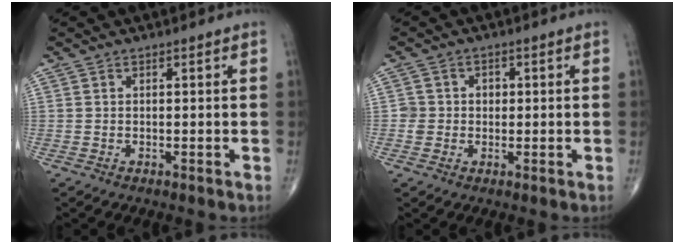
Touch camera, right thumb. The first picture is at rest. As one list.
[{"total": 3.5, "force": [0.1, 3.2, 1.5], "torque": [-0.006, 0.010, 0.002]}]